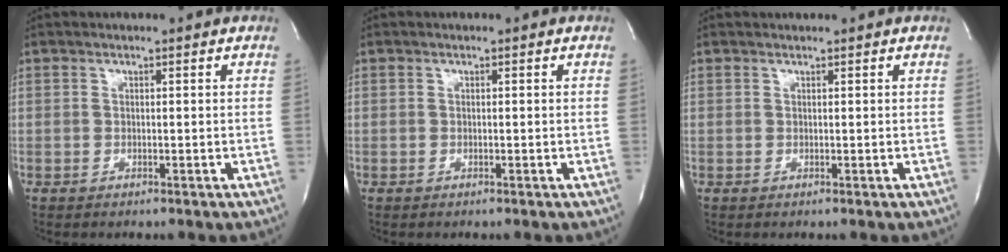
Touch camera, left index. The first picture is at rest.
{"total": 0.0}
{"total": 0.8, "force": [0.8, -0.1, 0.1], "torque": [-0.004, 0.007, 0.015]}